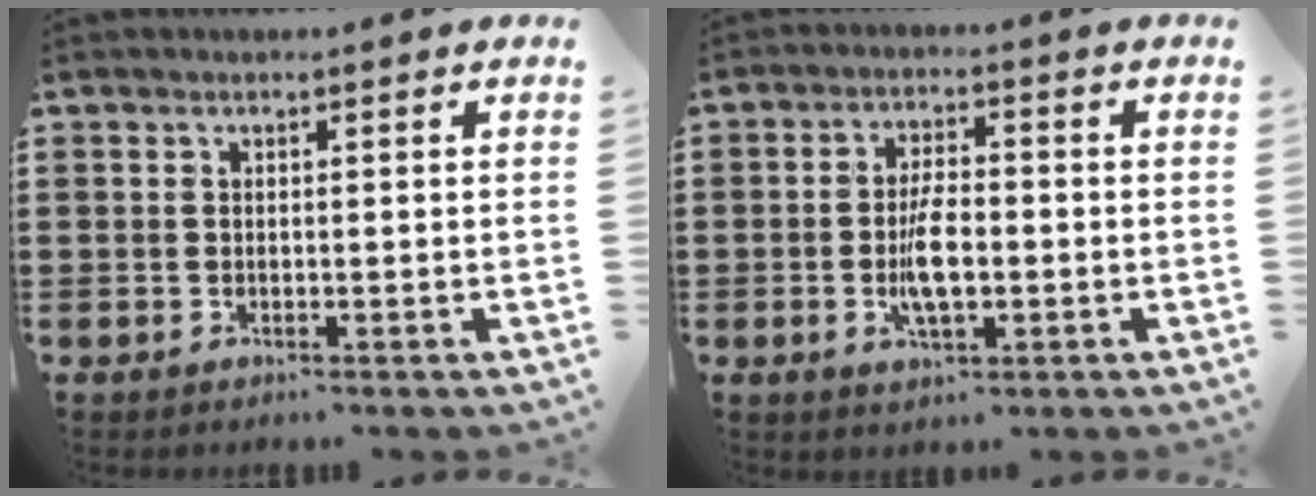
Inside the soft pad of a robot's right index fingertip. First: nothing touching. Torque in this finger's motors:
{"motor_torque": [1.96, 0.18, 0.74, 0.19]}